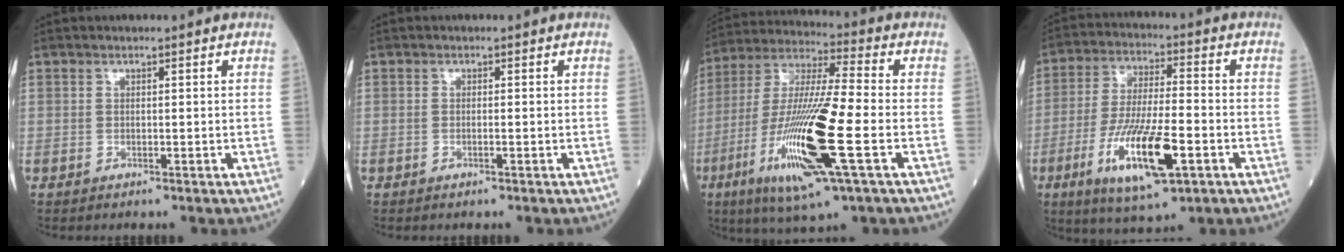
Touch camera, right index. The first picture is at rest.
{"total": 0.8, "force": [-0.2, 0.3, 0.7], "torque": [-0.021, -0.001, -0.004]}
{"total": 21.2, "force": [-6.6, 2.2, 20.1], "torque": [-0.433, -0.036, -0.122]}
{"total": 15.4, "force": [-5.8, 3.4, 13.9], "torque": [-0.277, -0.021, -0.095]}